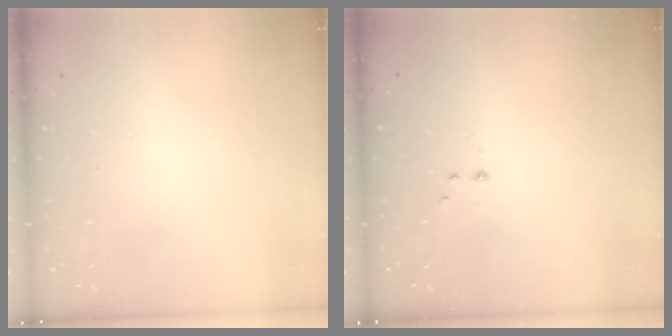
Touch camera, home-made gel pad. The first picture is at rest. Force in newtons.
{"total": 2.2, "press": 1.9, "slide": 1.0}